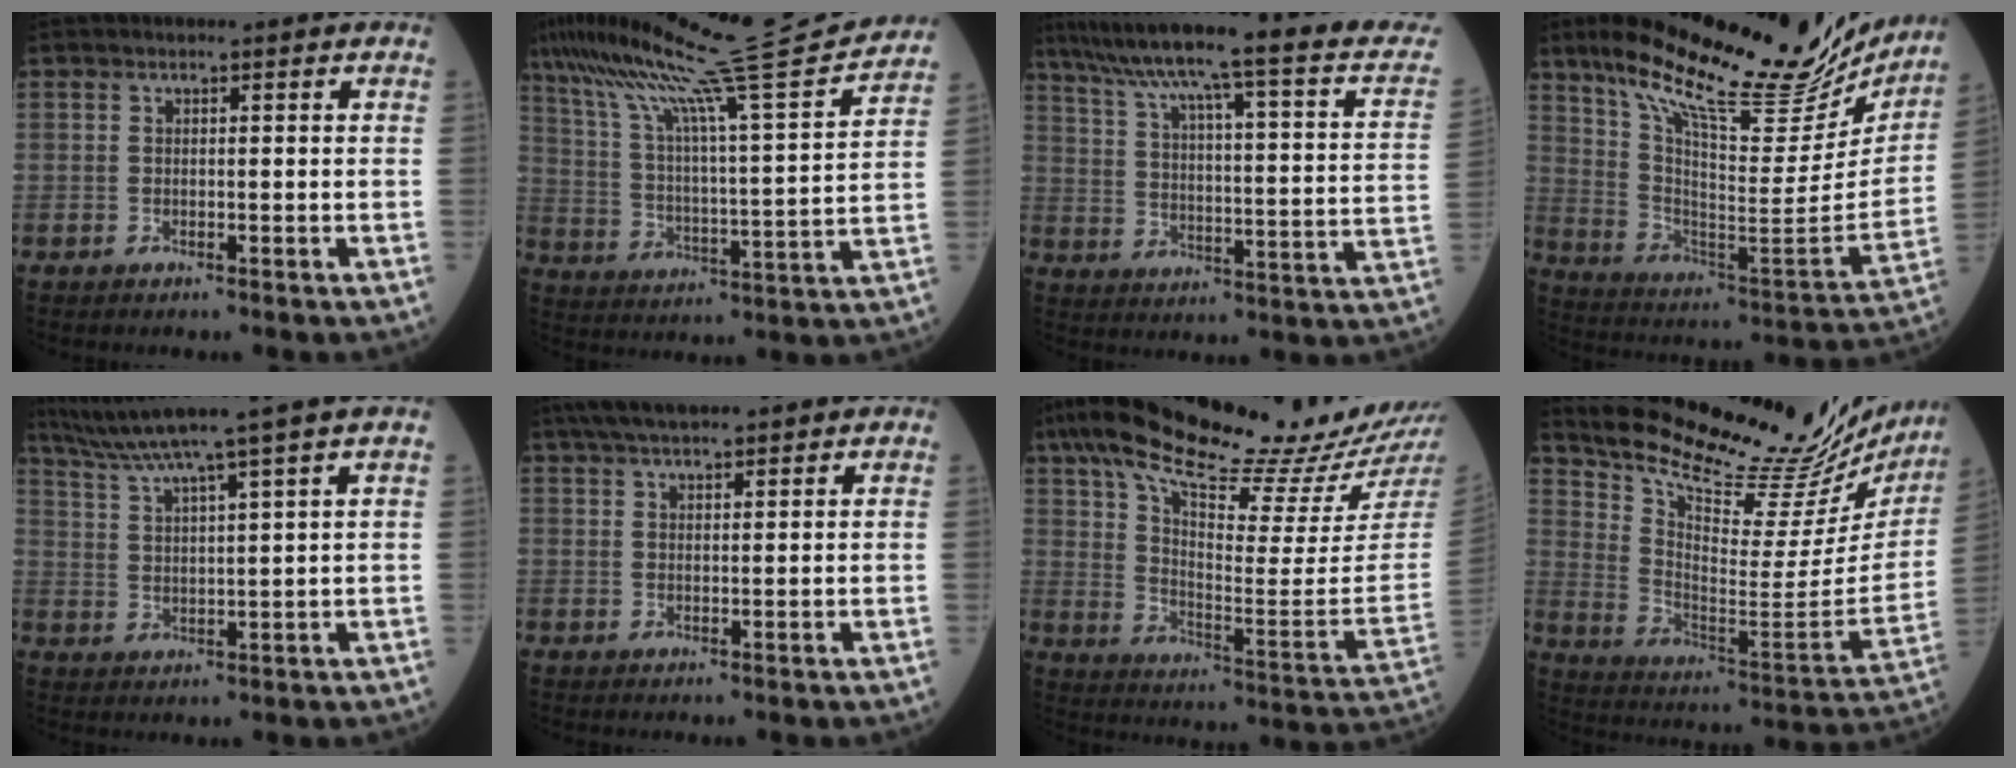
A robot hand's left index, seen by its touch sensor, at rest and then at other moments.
{"total": 23.5, "force": [20.5, -1.4, 11.5], "torque": [-0.209, -0.018, 0.312]}
{"total": 27.4, "force": [22.1, 1.1, 16.1], "torque": [-0.247, -0.032, 0.287]}
{"total": 27.8, "force": [22.7, 6.4, 14.6], "torque": [-0.235, -0.025, 0.327]}
{"total": 10.7, "force": [8.9, -2.8, 5.3], "torque": [-0.091, 0.002, 0.148]}
{"total": 8.4, "force": [7.1, 1.1, 4.3], "torque": [-0.066, 0.039, 0.114]}
{"total": 27.6, "force": [23.0, 1.6, 15.2], "torque": [-0.252, -0.048, 0.328]}
{"total": 29.3, "force": [26.9, 4.3, 10.8], "torque": [-0.182, -0.107, 0.361]}